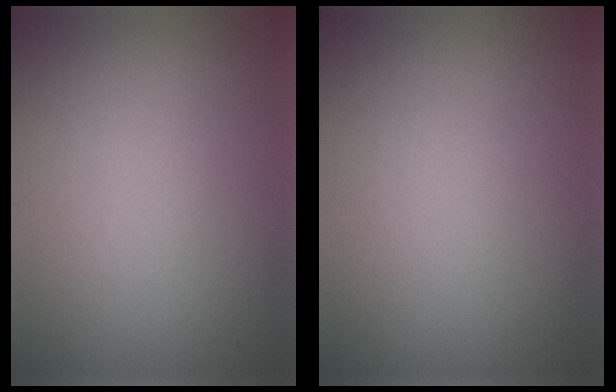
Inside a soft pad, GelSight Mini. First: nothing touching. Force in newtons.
{"total": 0.0}